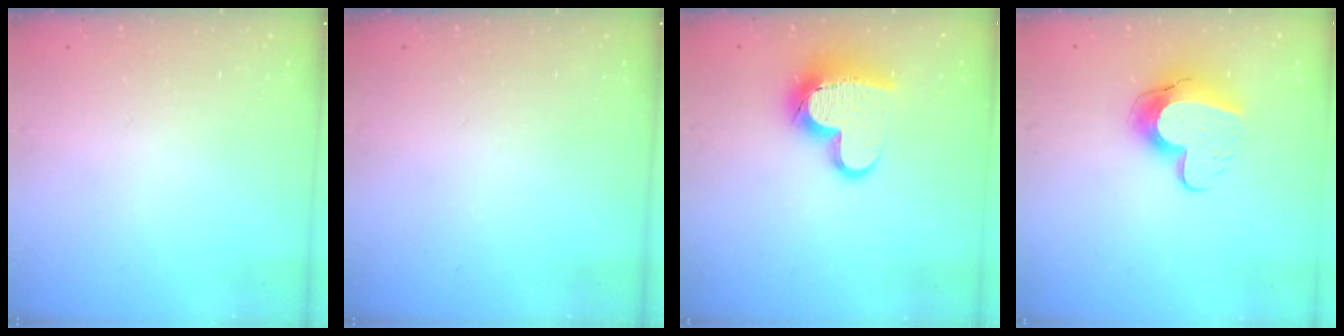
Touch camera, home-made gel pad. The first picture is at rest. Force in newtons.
{"total": 0.0}
{"total": 15.0, "press": 14.9, "slide": 1.2}
{"total": 12.6, "press": 12.5, "slide": 1.1}